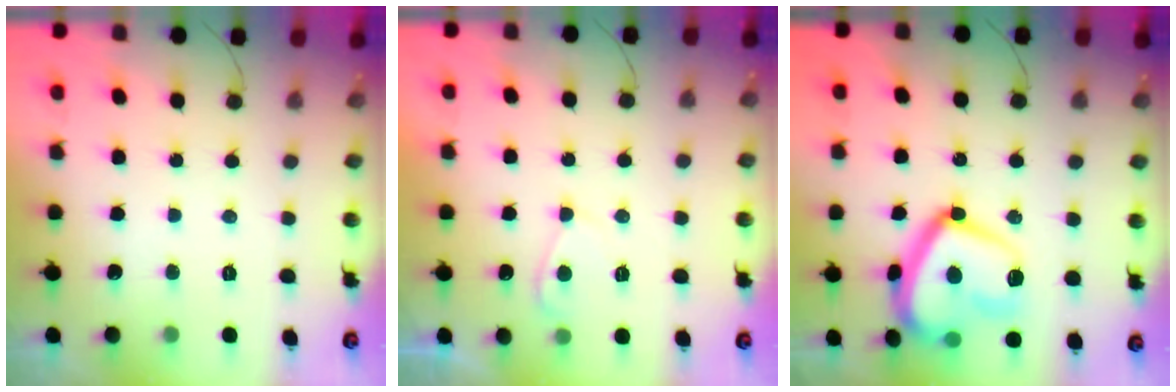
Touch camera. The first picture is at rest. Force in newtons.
{"total": 4.7, "press": 4.6, "slide": 0.8}
{"total": 19.0, "press": 18.9, "slide": 1.5}